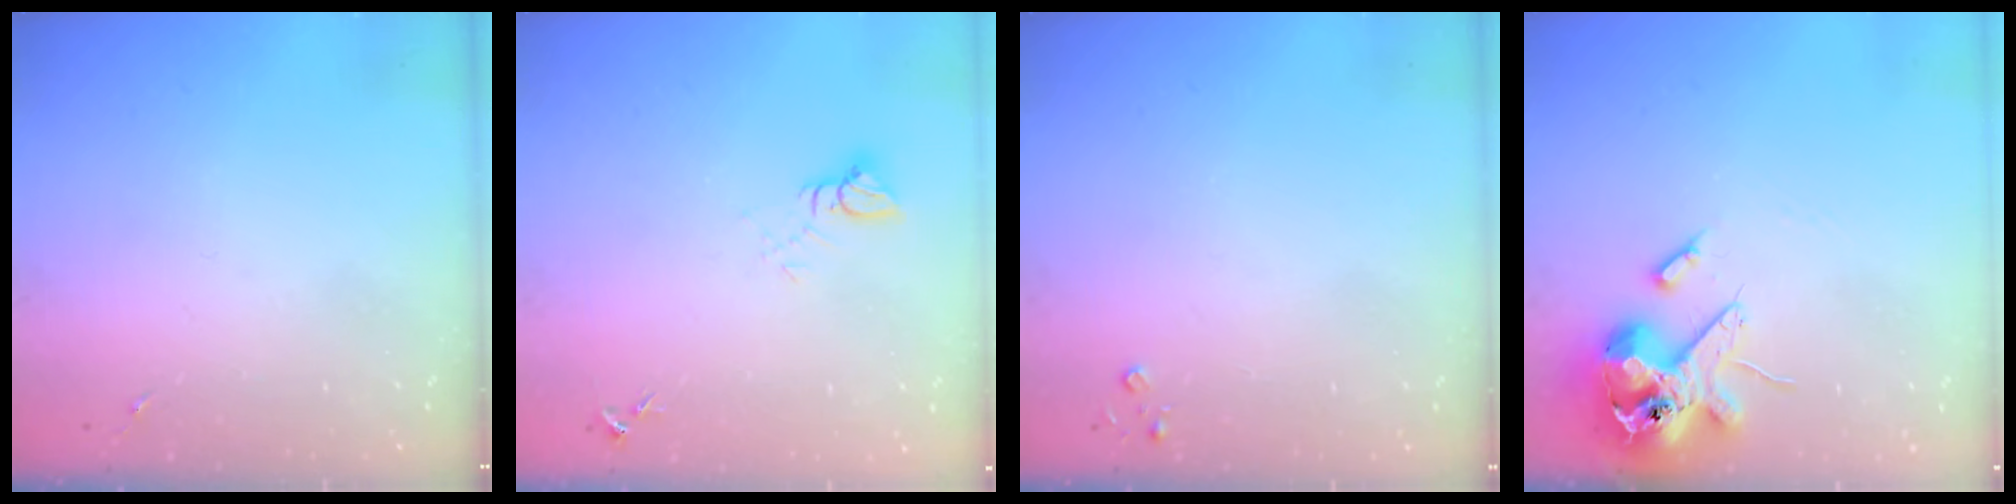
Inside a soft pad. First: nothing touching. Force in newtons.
{"total": 5.0, "press": 5.0, "slide": 0.4}
{"total": 2.6, "press": 2.6, "slide": 0.3}
{"total": 13.7, "press": 13.5, "slide": 2.3}